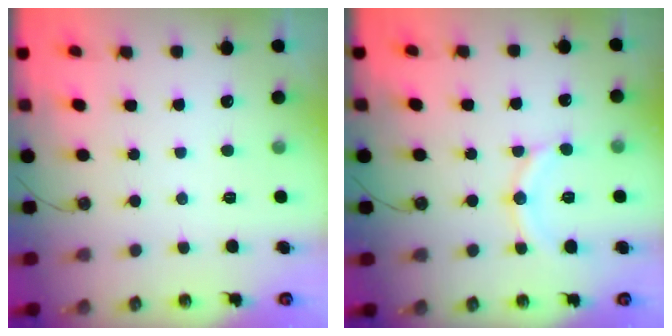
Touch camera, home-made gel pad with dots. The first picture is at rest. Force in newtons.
{"total": 11.8, "press": 11.8, "slide": 1.0}